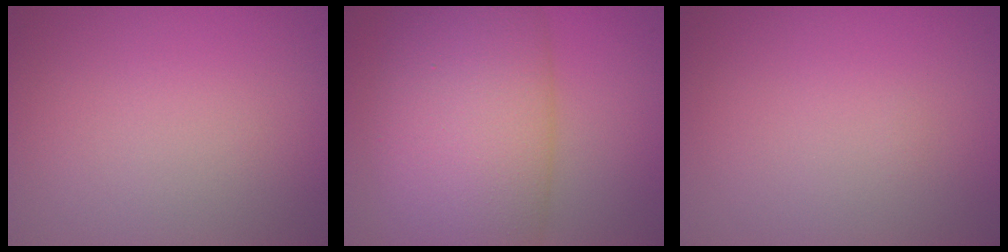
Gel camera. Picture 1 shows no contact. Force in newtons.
{"total": 12.8, "press": 12.8, "slide": 0.4}
{"total": 0.0}